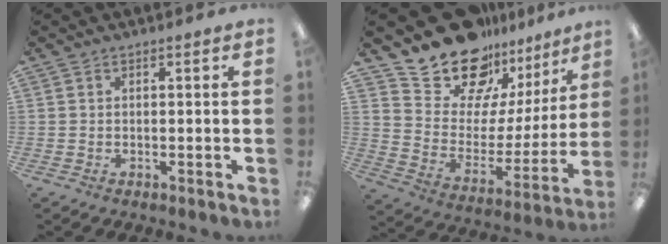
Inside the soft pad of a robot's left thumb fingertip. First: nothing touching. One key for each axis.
{"total": 19.2, "fx": 16.2, "fy": 9.1, "fz": 4.8, "tx": -0.098, "ty": -0.137, "tz": 0.291}